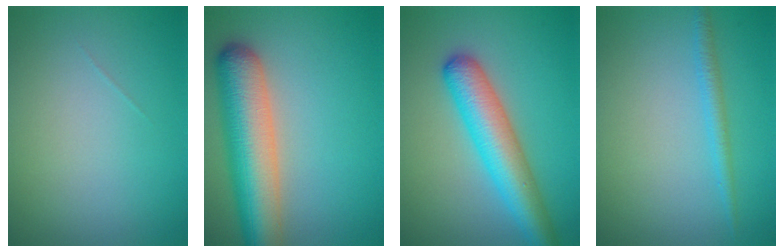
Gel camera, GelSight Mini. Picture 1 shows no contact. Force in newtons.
{"total": 8.6, "press": 8.6, "slide": 0.3}
{"total": 6.4, "press": 6.4, "slide": 0.3}
{"total": 1.5, "press": 1.5, "slide": 0.1}